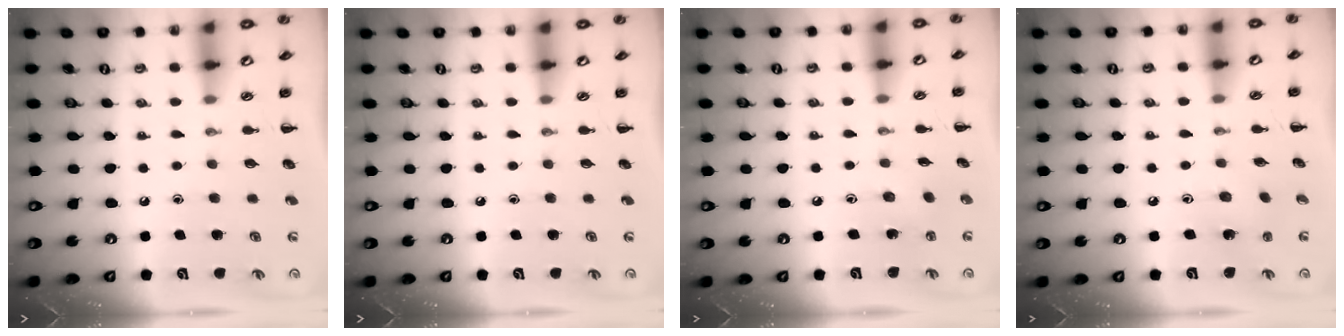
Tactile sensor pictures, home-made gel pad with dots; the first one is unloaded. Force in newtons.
{"total": 0.0}
{"total": 3.0, "press": 2.8, "slide": 0.9}
{"total": 2.7, "press": 2.6, "slide": 0.7}